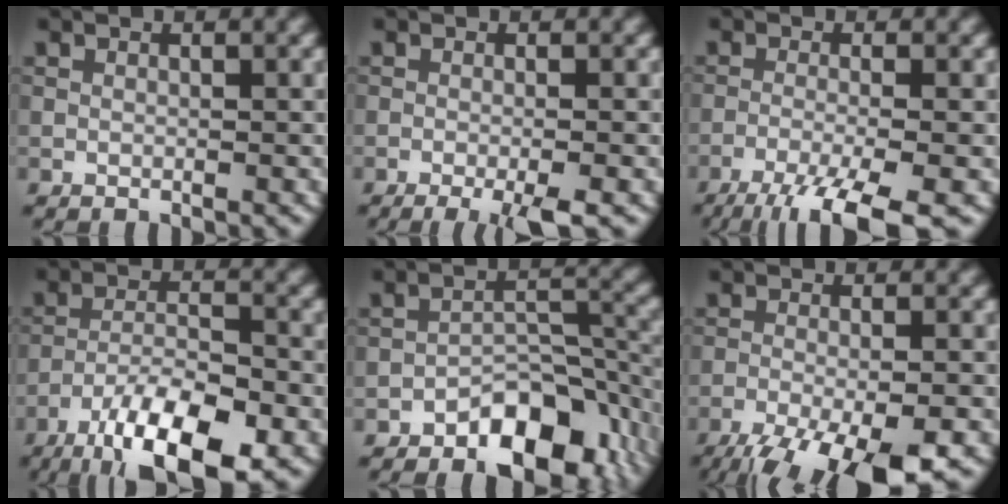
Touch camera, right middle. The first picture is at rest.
{"total": 3.3, "force": [-1.8, 0.5, 2.7], "torque": [-0.040, 0.000, -0.034]}
{"total": 7.2, "force": [-4.5, 1.4, 5.3], "torque": [-0.081, -0.008, -0.087]}
{"total": 11.0, "force": [-7.1, 3.3, 7.7], "torque": [-0.137, -0.008, -0.127]}
{"total": 8.0, "force": [-4.6, 4.1, 5.1], "torque": [-0.058, 0.000, -0.073]}
{"total": 10.4, "force": [-7.2, 2.7, 6.9], "torque": [-0.125, -0.042, -0.109]}